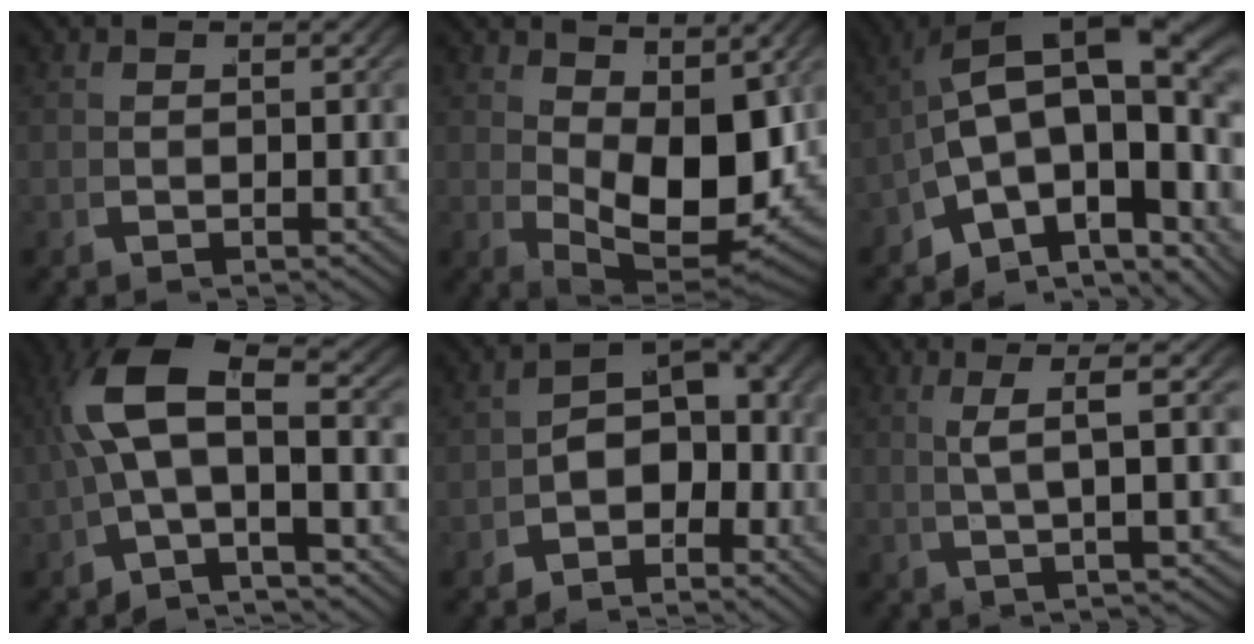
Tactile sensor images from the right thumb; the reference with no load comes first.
{"total": 10.0, "force": [1.6, 5.4, 8.2], "torque": [-0.146, -0.039, 0.048]}
{"total": 15.7, "force": [-1.5, 10.3, 11.7], "torque": [-0.223, -0.056, -0.005]}
{"total": 8.8, "force": [0.5, 4.8, 7.3], "torque": [-0.162, -0.010, 0.013]}
{"total": 7.6, "force": [-0.6, 5.1, 5.6], "torque": [-0.080, -0.008, -0.009]}
{"total": 6.0, "force": [2.6, 0.5, 5.4], "torque": [-0.081, 0.023, 0.039]}